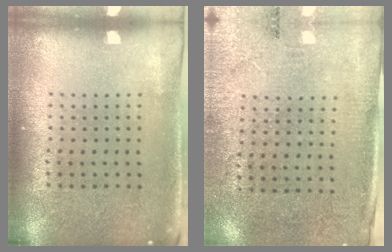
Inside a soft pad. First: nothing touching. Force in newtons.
{"total": 2.7, "press": 2.3, "slide": 1.5}